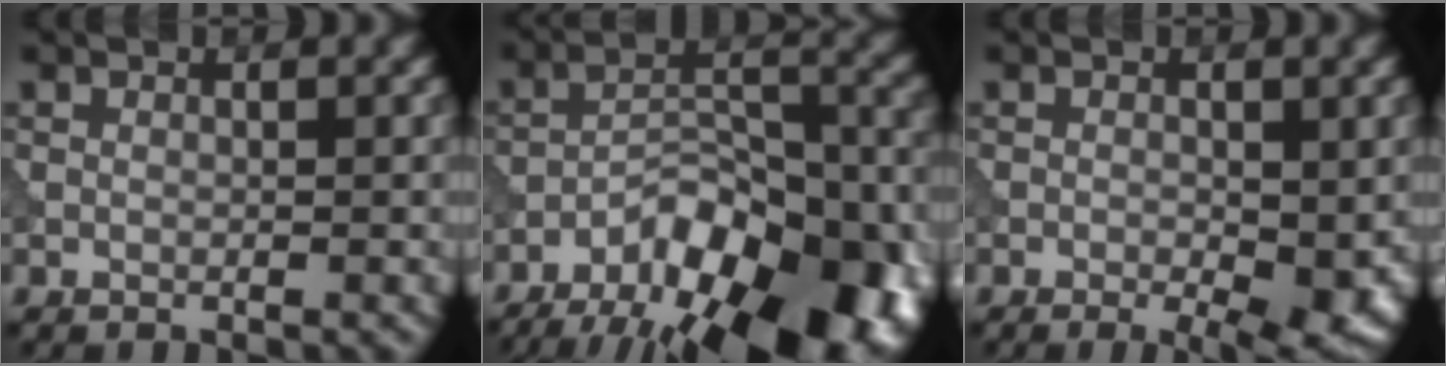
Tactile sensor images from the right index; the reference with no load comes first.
{"total": 16.9, "force": [-11.4, 7.4, 10.0], "torque": [-0.134, -0.005, -0.157]}
{"total": 4.3, "force": [-0.8, 1.6, 3.9], "torque": [-0.051, -0.010, -0.010]}